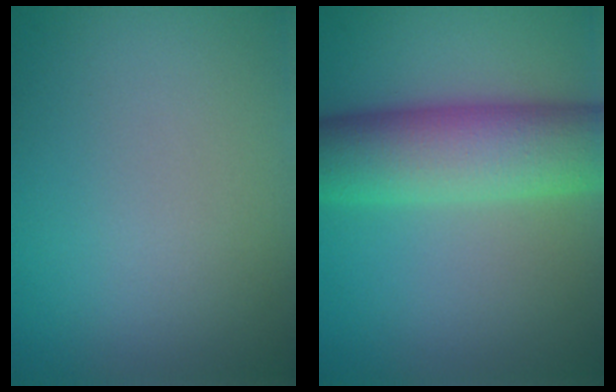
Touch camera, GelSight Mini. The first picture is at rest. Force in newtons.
{"total": 9.4, "press": 9.4, "slide": 0.3}